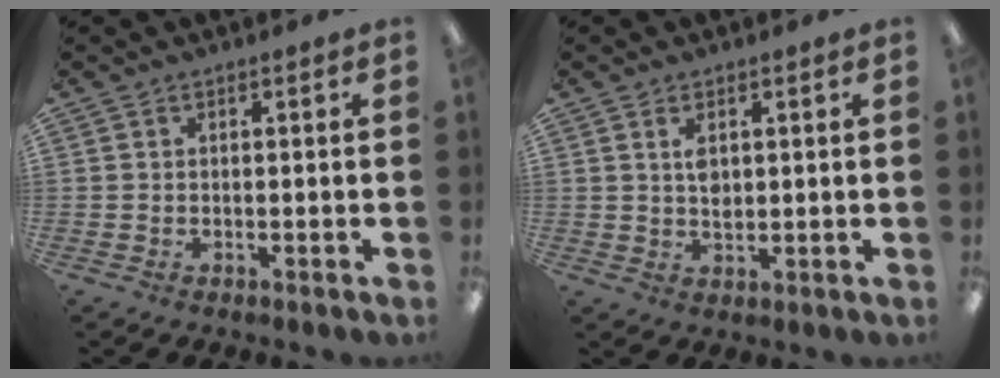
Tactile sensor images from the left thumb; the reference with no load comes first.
{"total": 3.5, "force": [1.4, 2.0, 2.5], "torque": [-0.040, -0.003, 0.021]}